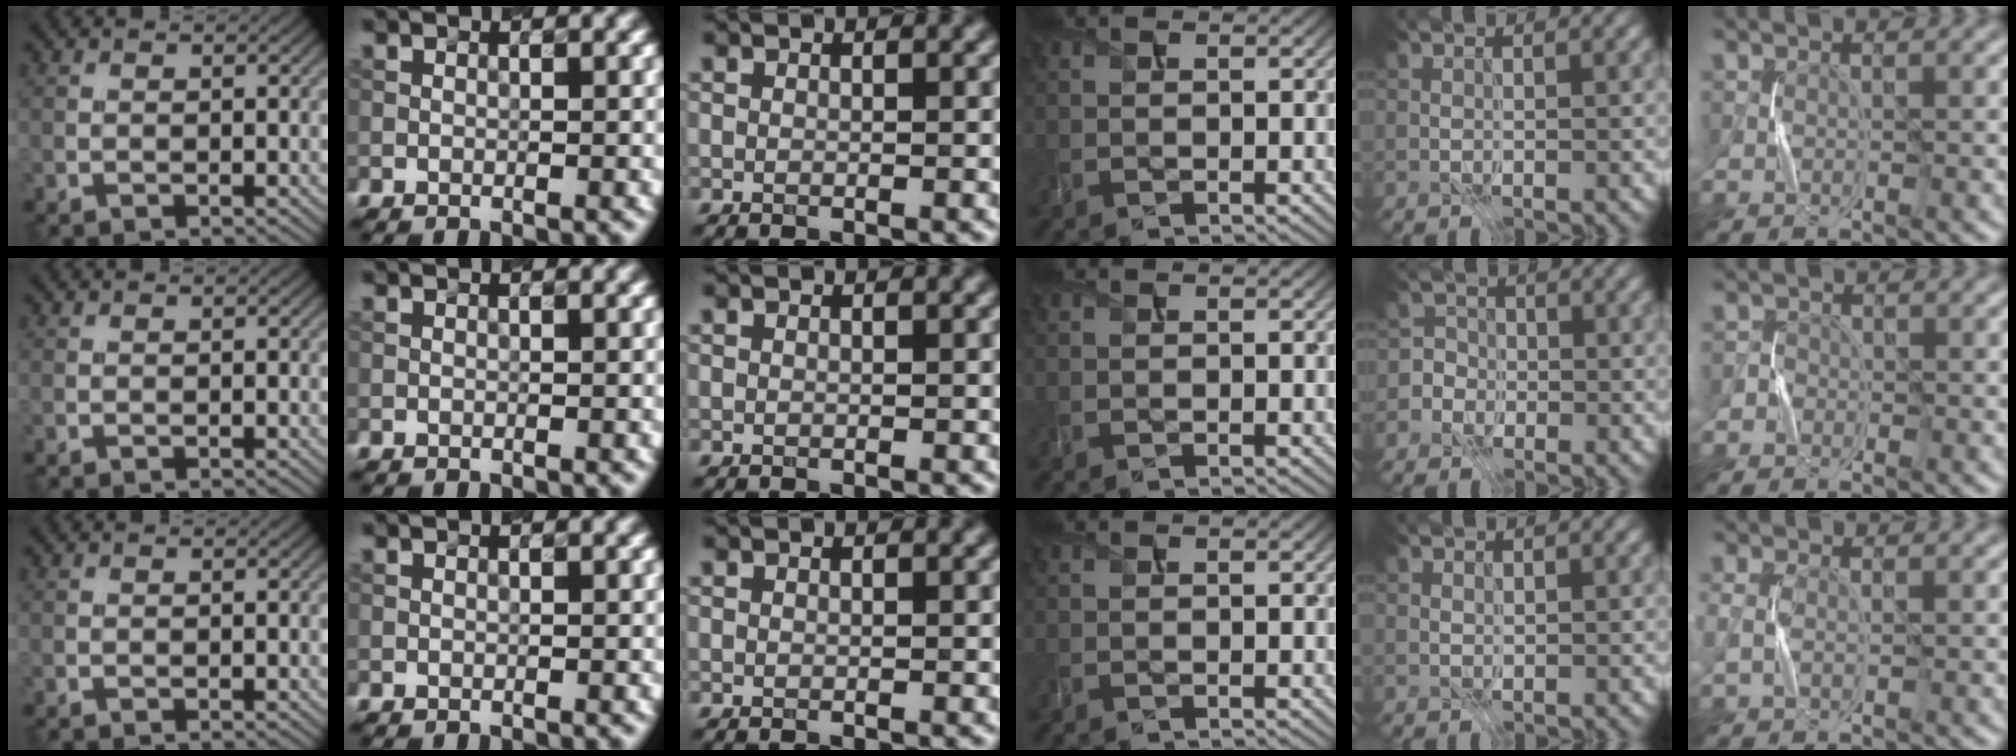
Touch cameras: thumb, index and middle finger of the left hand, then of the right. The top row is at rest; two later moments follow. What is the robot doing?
{"motion": "press", "object": "stapler"}